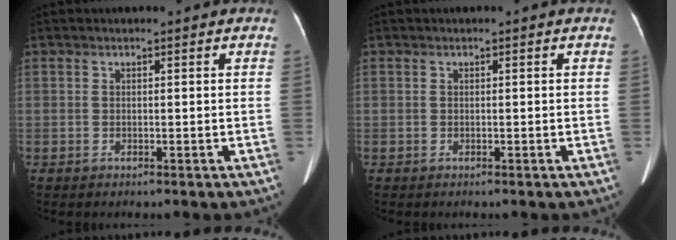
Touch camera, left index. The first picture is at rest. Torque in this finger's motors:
{"motor_torque": [-0.03, -0.15, 0.03, 0.02]}